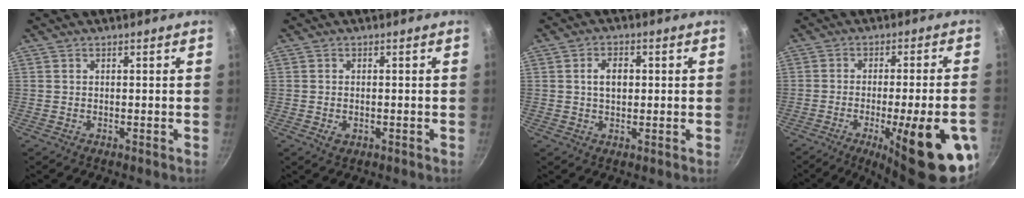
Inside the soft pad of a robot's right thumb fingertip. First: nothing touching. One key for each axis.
{"total": 2.0, "fx": -0.5, "fy": 1.3, "fz": 1.4, "tx": -0.023, "ty": -0.003, "tz": -0.006}
{"total": 4.2, "fx": 0.5, "fy": 2.9, "fz": 3.1, "tx": -0.037, "ty": 0.008, "tz": 0.007}
{"total": 21.1, "fx": -7.9, "fy": 4.8, "fz": 19.0, "tx": -0.237, "ty": 0.017, "tz": -0.102}